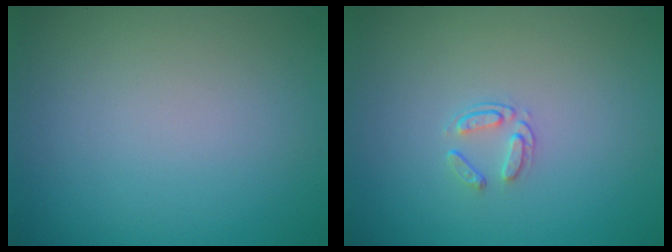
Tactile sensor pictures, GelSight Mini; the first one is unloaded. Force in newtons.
{"total": 1.4, "press": 0.9, "slide": 1.1}